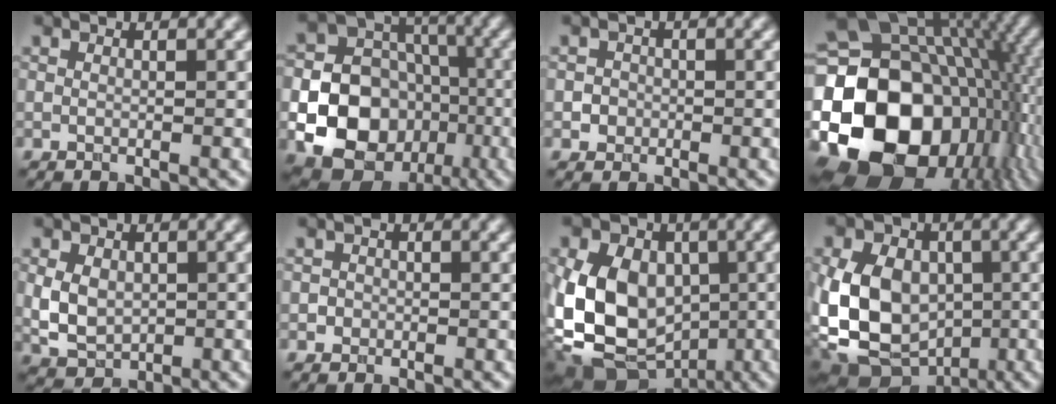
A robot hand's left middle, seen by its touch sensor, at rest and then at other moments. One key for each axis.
{"total": 15.9, "fx": -4.9, "fy": 13.5, "fz": 6.8, "tx": -0.125, "ty": -0.035, "tz": -0.100}
{"total": 1.4, "fx": -0.2, "fy": 1.3, "fz": 0.3, "tx": 0.013, "ty": -0.003, "tz": -0.005}
{"total": 22.3, "fx": -4.4, "fy": 17.2, "fz": 13.5, "tx": -0.247, "ty": -0.027, "tz": -0.086}
{"total": 3.9, "fx": 0.0, "fy": 2.9, "fz": 2.6, "tx": -0.056, "ty": -0.003, "tz": 0.003}
{"total": 0.8, "fx": -0.1, "fy": 0.8, "fz": 0.1, "tx": 0.006, "ty": -0.003, "tz": -0.004}
{"total": 12.2, "fx": -1.4, "fy": 9.1, "fz": 7.9, "tx": -0.138, "ty": 0.000, "tz": -0.029}
{"total": 11.1, "fx": -1.8, "fy": 8.5, "fz": 6.8, "tx": -0.130, "ty": -0.003, "tz": -0.035}